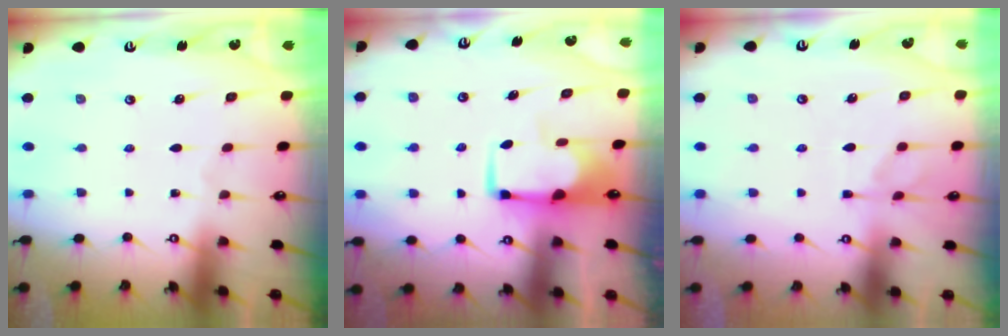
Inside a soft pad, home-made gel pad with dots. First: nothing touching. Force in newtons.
{"total": 2.4, "press": 2.3, "slide": 0.5}
{"total": 5.6, "press": 5.4, "slide": 1.4}